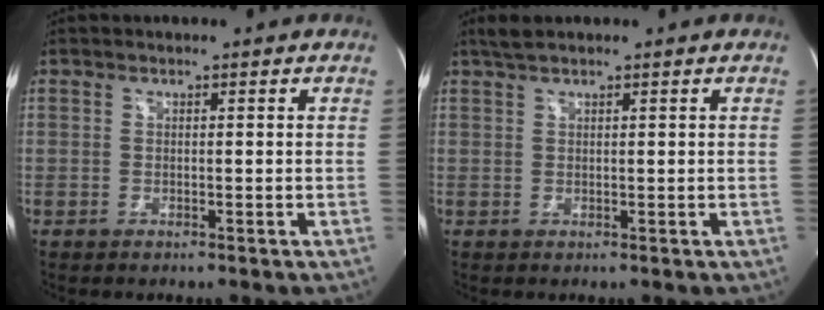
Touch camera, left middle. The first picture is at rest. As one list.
[{"total": 1.9, "force": [1.6, 0.1, 1.0], "torque": [-0.025, 0.014, 0.032]}]